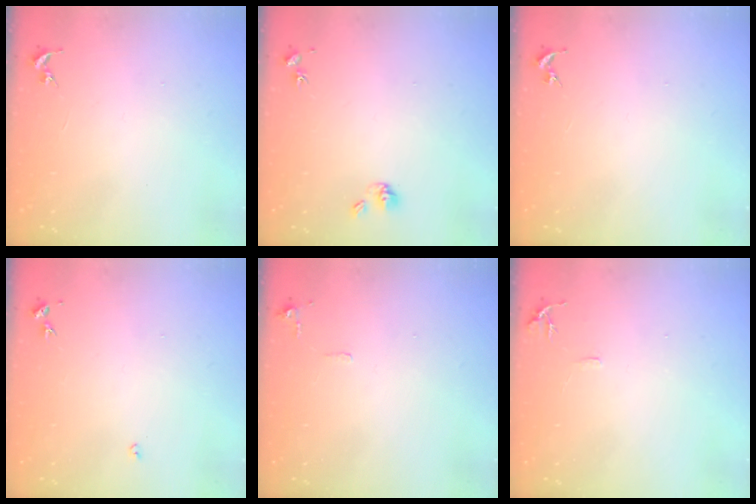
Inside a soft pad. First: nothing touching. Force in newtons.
{"total": 5.3, "press": 4.7, "slide": 2.3}
{"total": 0.0}
{"total": 2.7, "press": 2.7, "slide": 0.5}
{"total": 5.0, "press": 5.0, "slide": 0.8}
{"total": 6.0, "press": 5.9, "slide": 0.7}